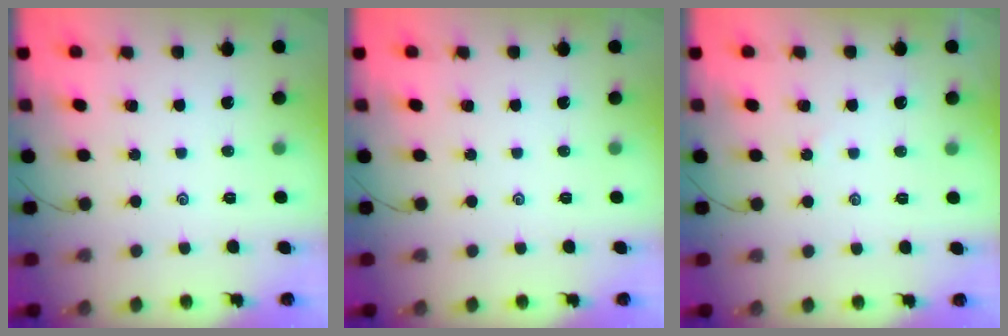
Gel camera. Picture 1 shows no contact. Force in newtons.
{"total": 0.0}
{"total": 3.6, "press": 3.5, "slide": 0.5}